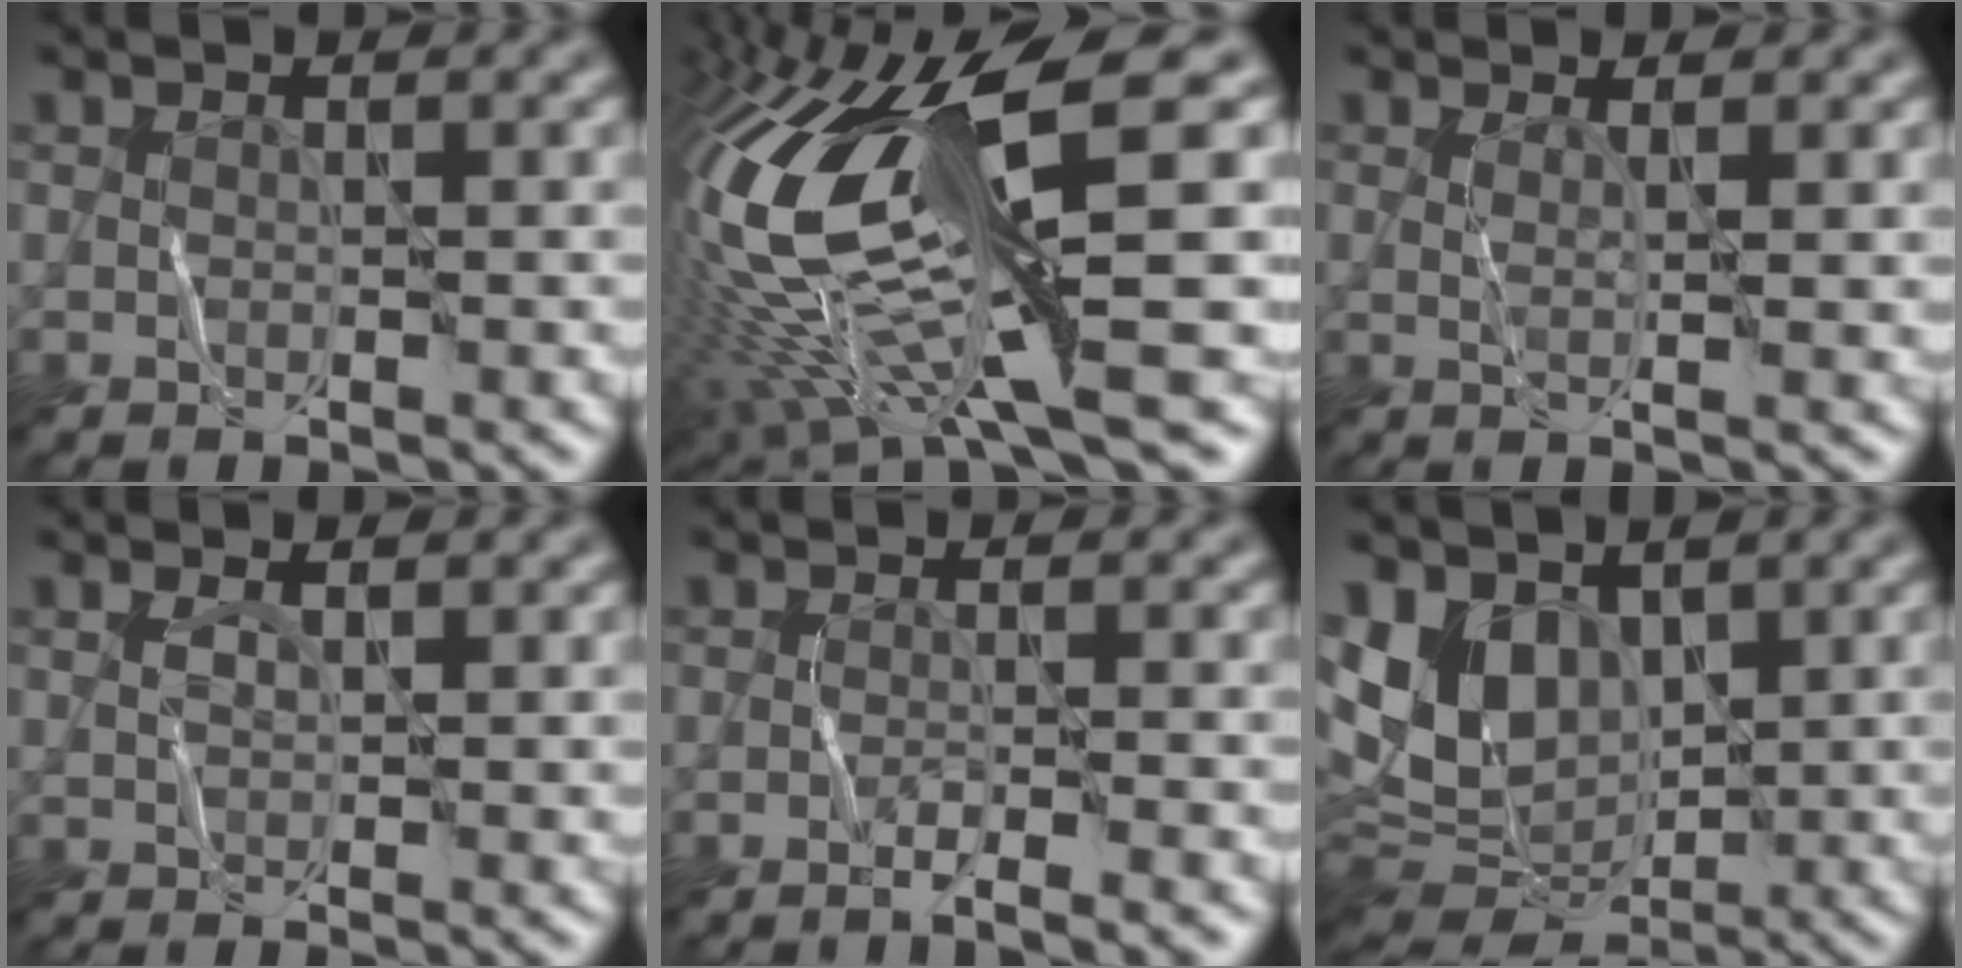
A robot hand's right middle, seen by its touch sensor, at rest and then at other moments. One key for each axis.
{"total": 15.8, "fx": 0.0, "fy": 4.0, "fz": 15.3, "tx": -0.327, "ty": -0.008, "tz": 0.029}
{"total": 1.2, "fx": 0.3, "fy": 0.0, "fz": 1.2, "tx": -0.030, "ty": 0.001, "tz": 0.009}
{"total": 0.8, "fx": 0.5, "fy": -0.1, "fz": 0.6, "tx": -0.017, "ty": 0.006, "tz": 0.016}
{"total": 2.1, "fx": -1.2, "fy": 0.3, "fz": 1.6, "tx": -0.015, "ty": 0.002, "tz": -0.020}
{"total": 7.0, "fx": 2.4, "fy": 4.8, "fz": 4.5, "tx": -0.115, "ty": -0.007, "tz": 0.054}